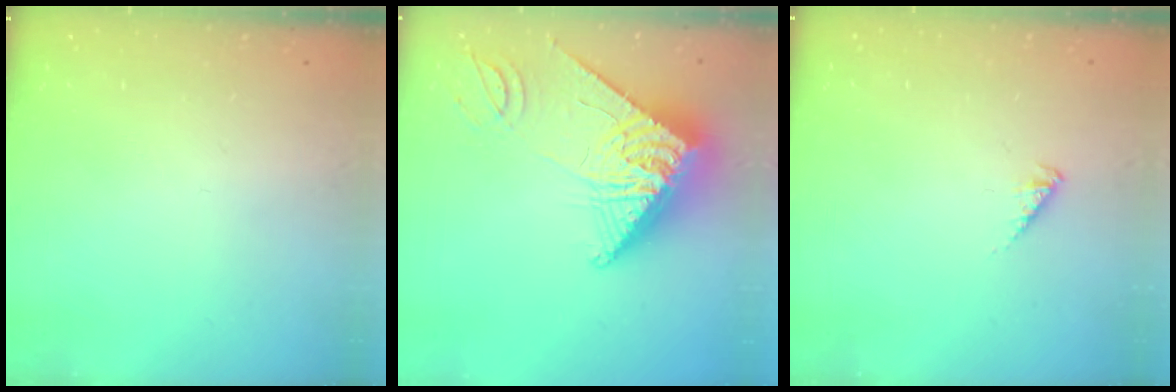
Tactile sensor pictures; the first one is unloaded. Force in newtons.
{"total": 14.6, "press": 14.5, "slide": 1.3}
{"total": 2.9, "press": 2.9, "slide": 0.5}